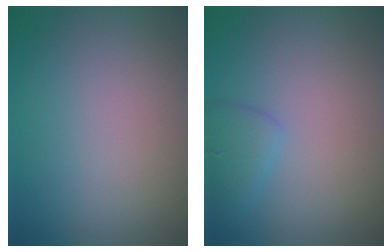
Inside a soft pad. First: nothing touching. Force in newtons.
{"total": 1.6, "press": 1.6, "slide": 0.1}